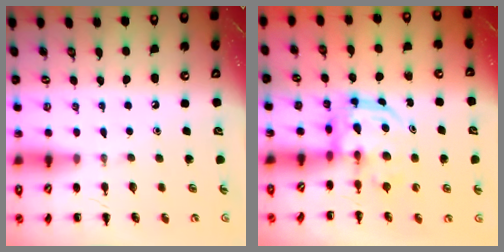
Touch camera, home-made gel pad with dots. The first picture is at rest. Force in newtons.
{"total": 4.0, "press": 3.9, "slide": 1.0}